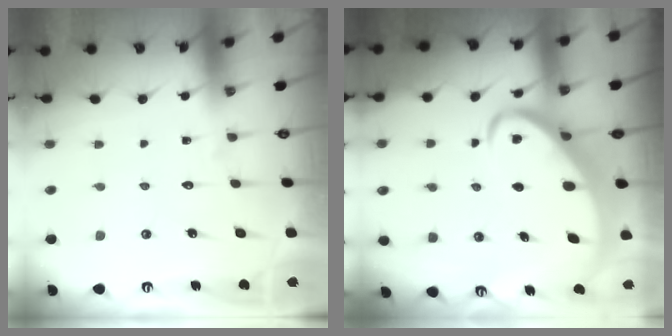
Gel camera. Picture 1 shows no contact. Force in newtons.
{"total": 4.4, "press": 4.3, "slide": 0.4}